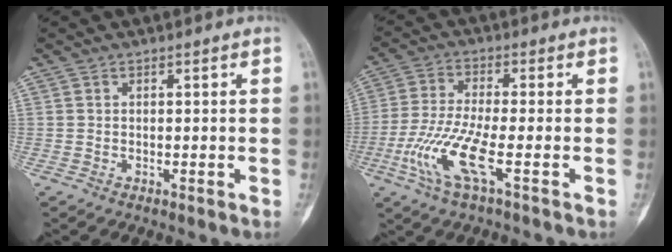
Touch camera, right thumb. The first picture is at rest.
{"total": 10.2, "force": [-3.7, 1.8, 9.4], "torque": [-0.225, 0.002, -0.078]}